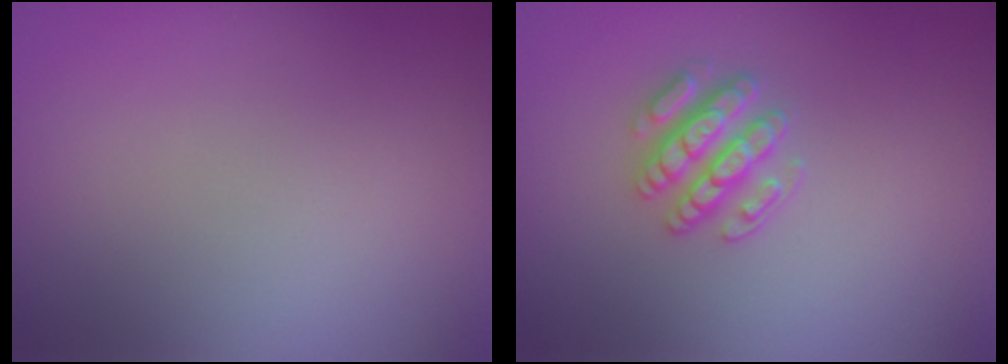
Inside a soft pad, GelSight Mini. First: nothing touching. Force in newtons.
{"total": 3.0, "press": 2.8, "slide": 1.1}